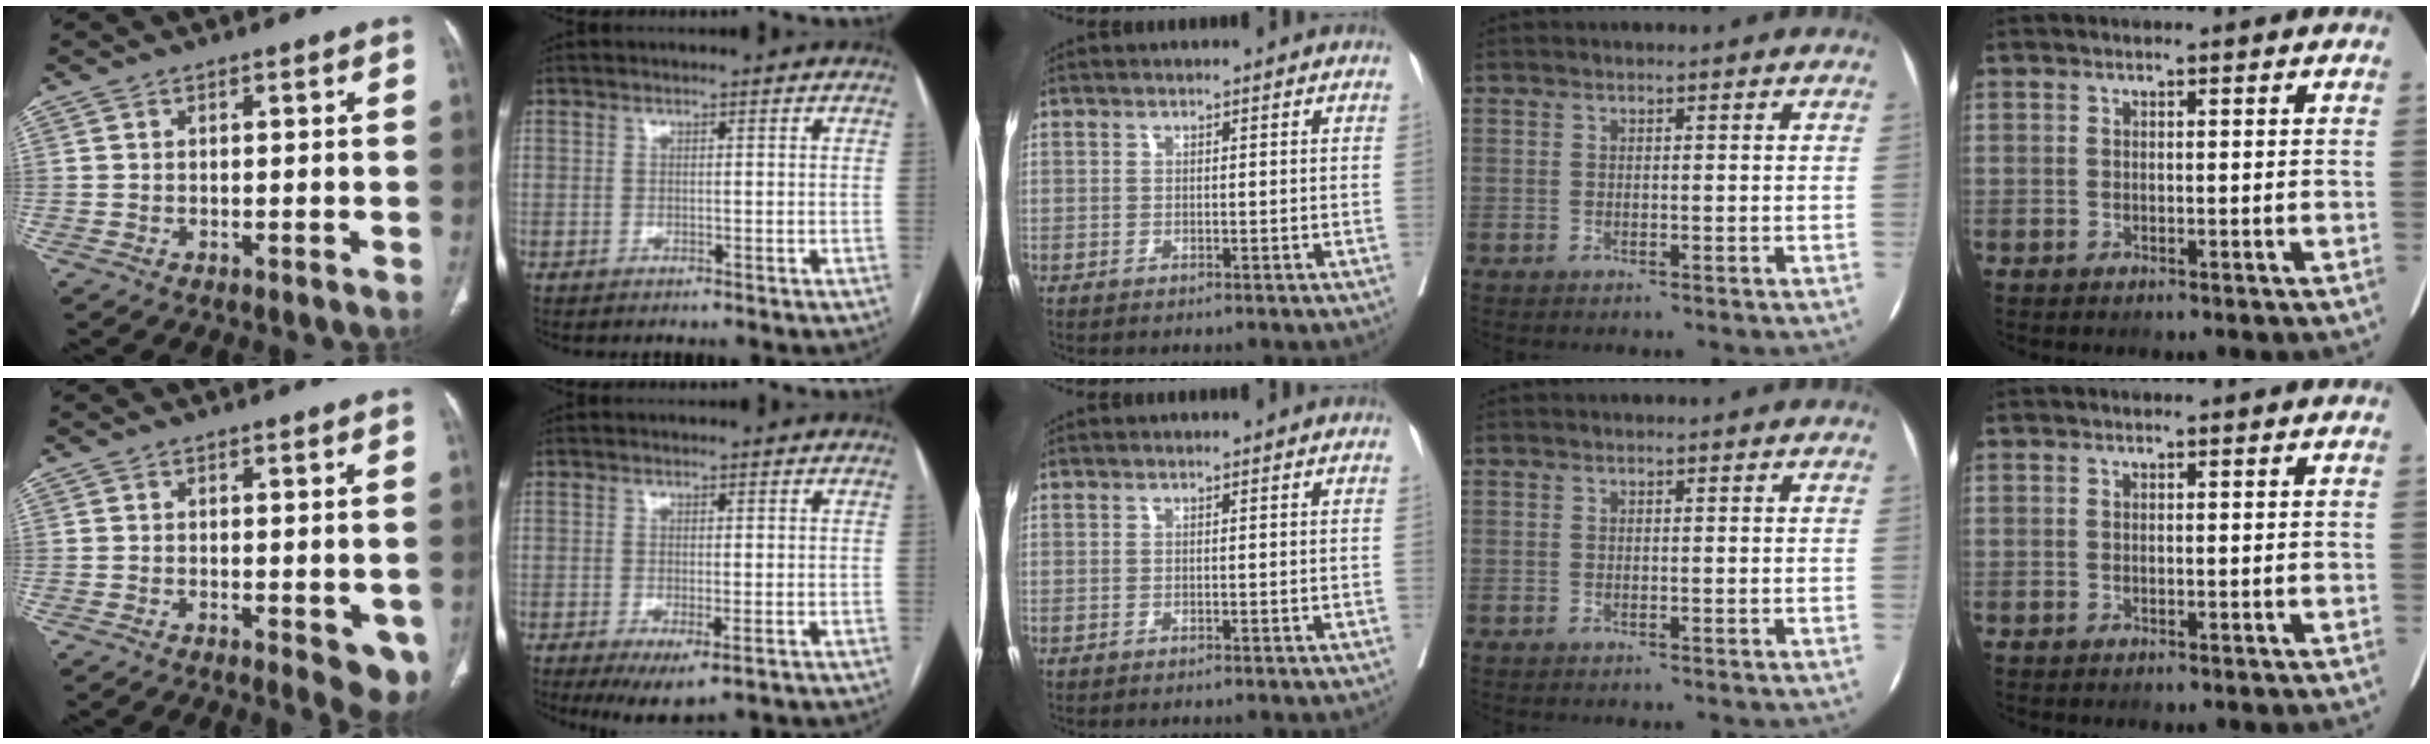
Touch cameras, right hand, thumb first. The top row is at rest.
{"thumb": {"total": 6.9, "force": [-2.4, 2.5, 5.9], "torque": [-0.054, -0.010, -0.030]}, "index": {"total": 4.8, "force": [-2.3, 1.3, 4.0], "torque": [-0.059, -0.012, -0.030]}}